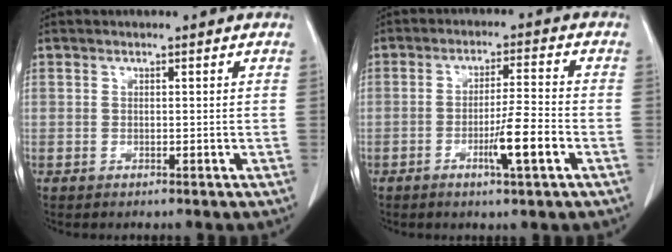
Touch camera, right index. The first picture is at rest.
{"total": 6.6, "force": [-2.6, 0.0, 6.1], "torque": [-0.101, -0.007, -0.044]}